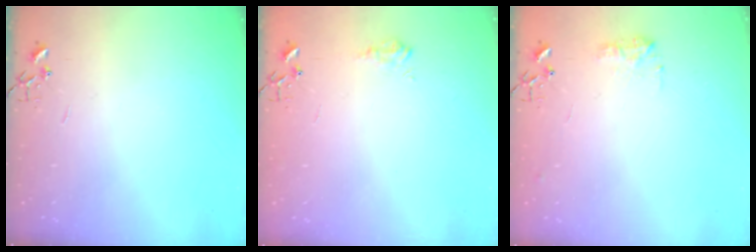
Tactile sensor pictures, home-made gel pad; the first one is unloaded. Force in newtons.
{"total": 8.2, "press": 8.2, "slide": 0.5}
{"total": 8.5, "press": 8.4, "slide": 0.3}